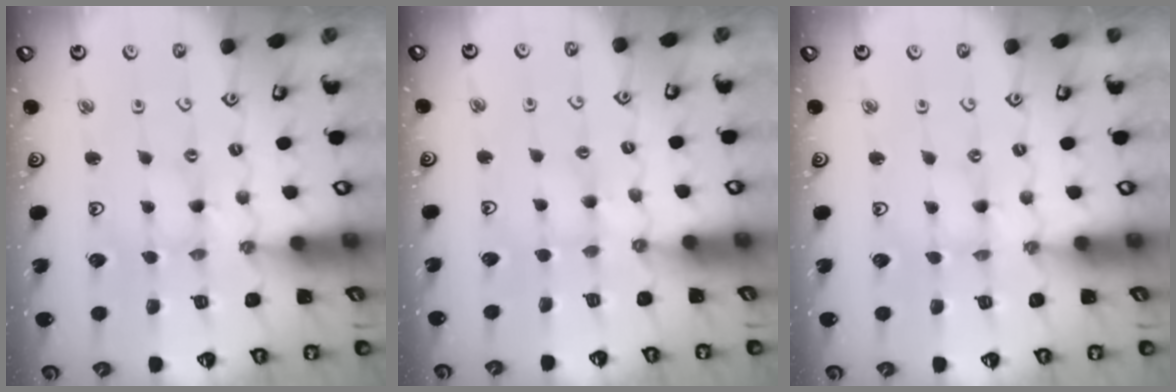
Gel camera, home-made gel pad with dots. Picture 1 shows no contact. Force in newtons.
{"total": 3.1, "press": 3.1, "slide": 0.5}
{"total": 0.0}